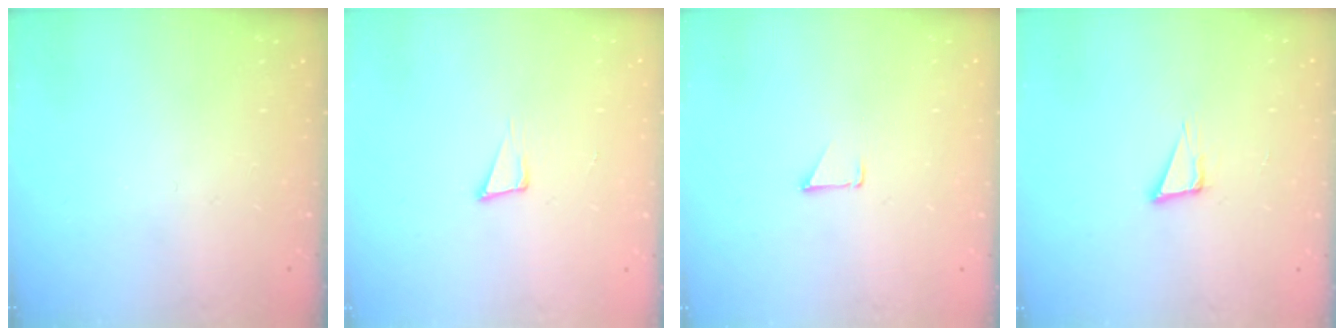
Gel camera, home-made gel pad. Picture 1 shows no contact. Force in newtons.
{"total": 5.1, "press": 3.8, "slide": 3.3}
{"total": 0.9, "press": 0.8, "slide": 0.1}
{"total": 4.3, "press": 3.1, "slide": 3.0}